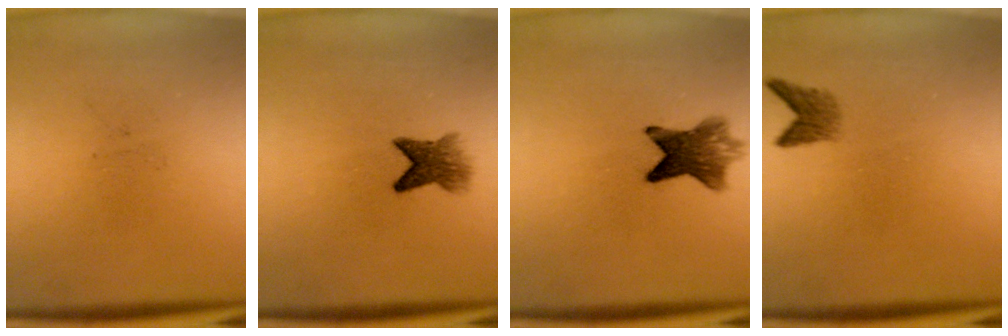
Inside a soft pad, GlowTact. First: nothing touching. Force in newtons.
{"total": 4.2}
{"total": 7.0}
{"total": 2.0}